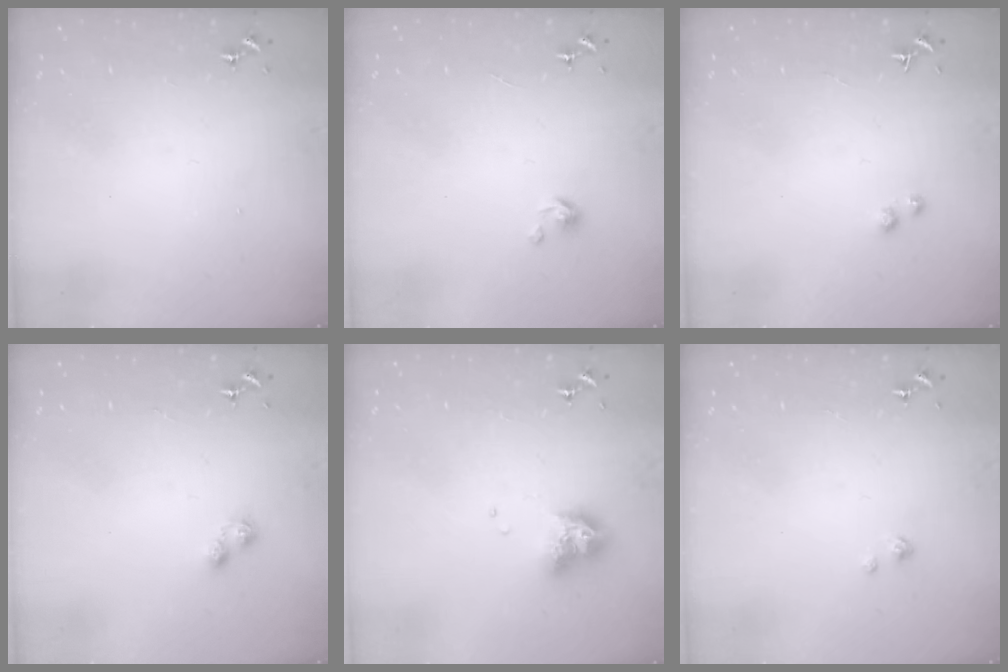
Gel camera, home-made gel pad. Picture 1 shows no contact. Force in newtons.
{"total": 3.7, "press": 3.7, "slide": 0.3}
{"total": 1.7, "press": 1.6, "slide": 0.1}
{"total": 4.6, "press": 4.6, "slide": 0.7}
{"total": 11.1, "press": 11.1, "slide": 1.3}
{"total": 1.6, "press": 1.6, "slide": 0.2}